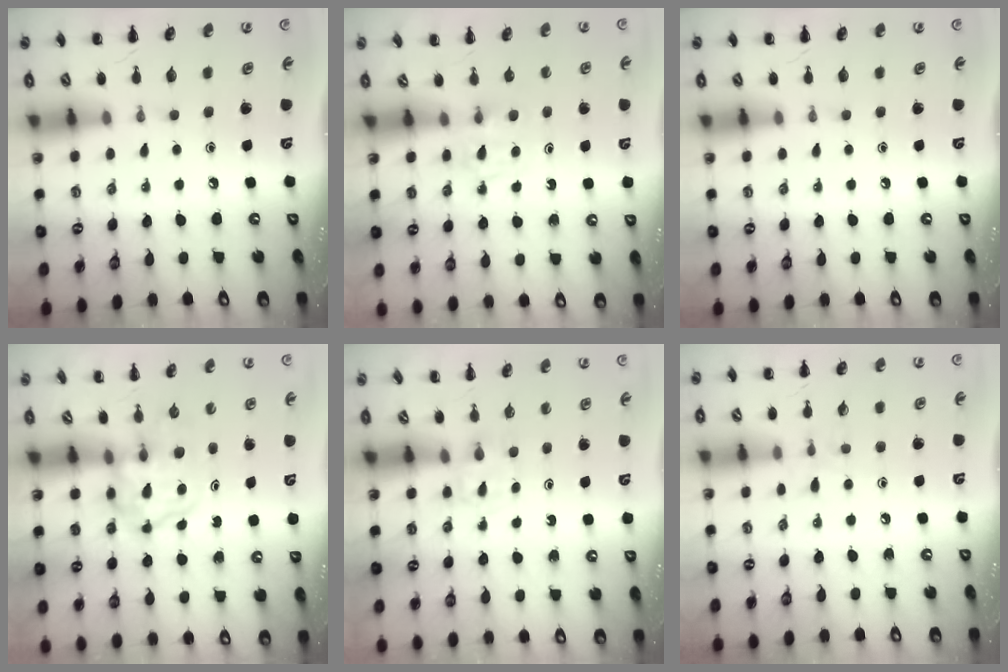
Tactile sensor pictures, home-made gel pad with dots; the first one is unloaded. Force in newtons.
{"total": 4.0, "press": 3.7, "slide": 1.4}
{"total": 0.0}
{"total": 3.8, "press": 3.8, "slide": 0.4}
{"total": 2.3, "press": 2.1, "slide": 0.8}
{"total": 6.5, "press": 6.1, "slide": 2.1}